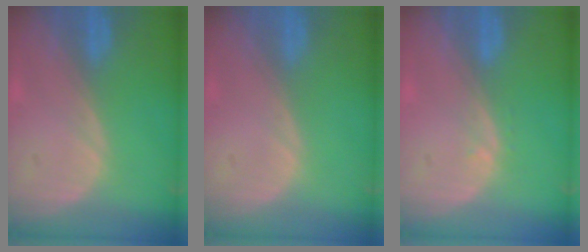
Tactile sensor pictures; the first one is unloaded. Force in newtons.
{"total": 0.0}
{"total": 0.7, "press": 0.7, "slide": 0.2}